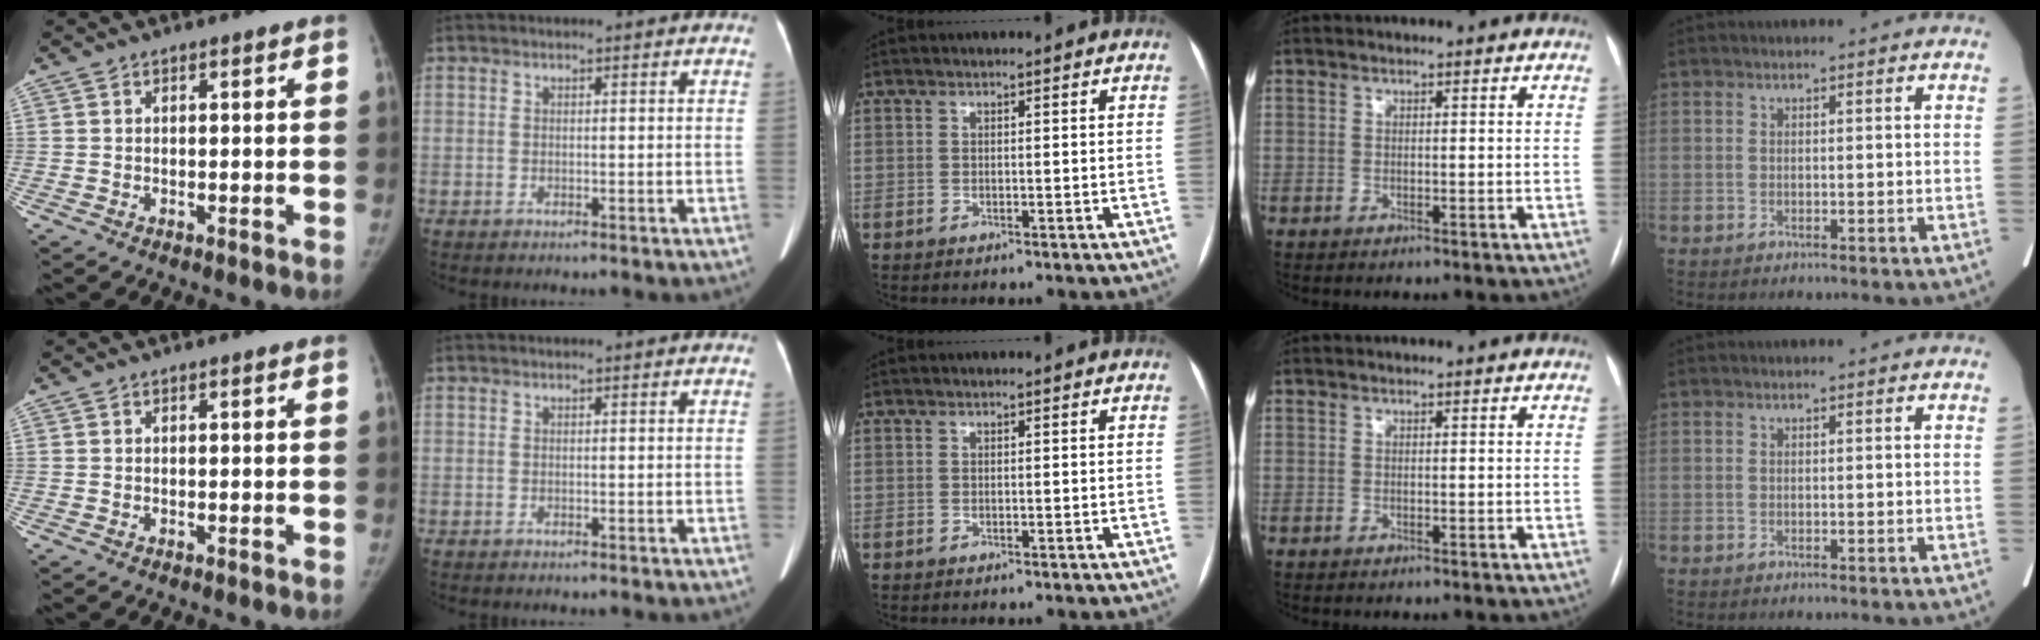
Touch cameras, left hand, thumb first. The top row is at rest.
{}